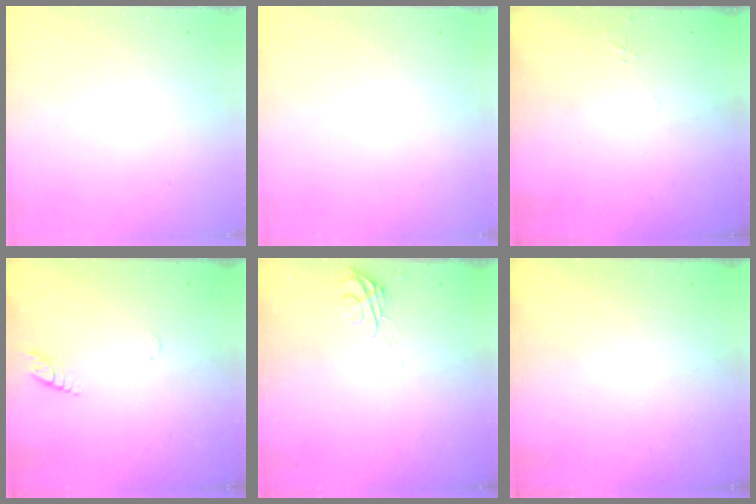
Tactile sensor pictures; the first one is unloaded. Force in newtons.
{"total": 0.0}
{"total": 4.6, "press": 4.5, "slide": 0.4}
{"total": 5.8, "press": 5.7, "slide": 0.5}
{"total": 5.5, "press": 5.4, "slide": 0.4}
{"total": 0.0}